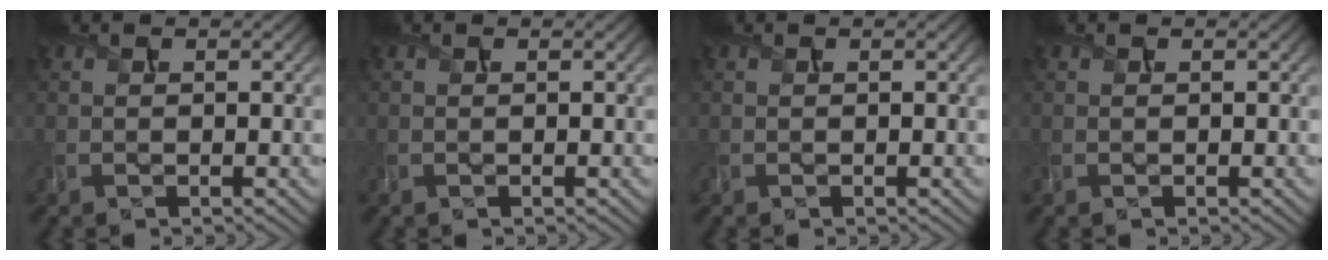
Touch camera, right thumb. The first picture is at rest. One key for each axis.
{"total": 0.0}
{"total": 0.0}
{"total": 0.0}